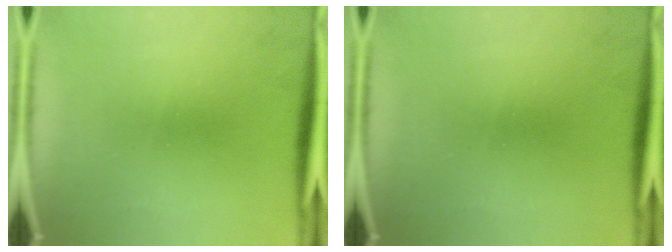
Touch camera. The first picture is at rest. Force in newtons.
{"total": 0.0}